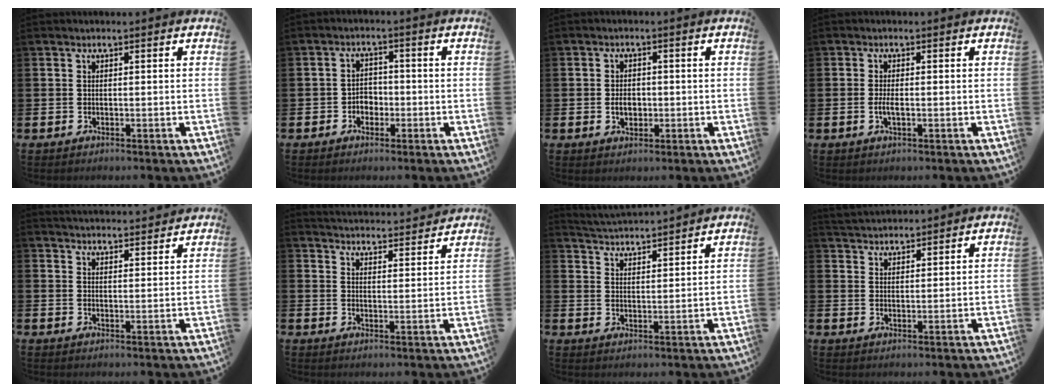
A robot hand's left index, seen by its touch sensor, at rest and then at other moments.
{"total": 2.6, "force": [-1.2, 2.1, 1.0], "torque": [-0.022, 0.007, -0.028]}
{"total": 2.7, "force": [-0.3, 2.0, 1.9], "torque": [-0.019, -0.002, -0.012]}
{"total": 1.8, "force": [-0.3, 0.6, 1.6], "torque": [-0.028, -0.001, -0.007]}
{"total": 3.5, "force": [3.5, 0.1, 0.0], "torque": [-0.007, -0.021, 0.063]}
{"total": 4.3, "force": [4.3, 0.2, 0.0], "torque": [-0.011, -0.034, 0.075]}
{"total": 4.0, "force": [4.0, 0.0, -0.1], "torque": [-0.019, -0.025, 0.073]}
{"total": 3.4, "force": [3.4, 0.5, 0.0], "torque": [-0.009, -0.014, 0.062]}